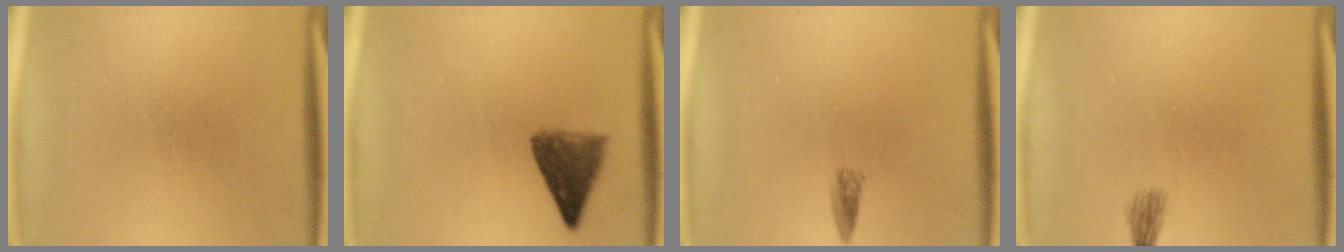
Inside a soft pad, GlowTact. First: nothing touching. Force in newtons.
{"total": 5.4}
{"total": 1.3}
{"total": 1.4}